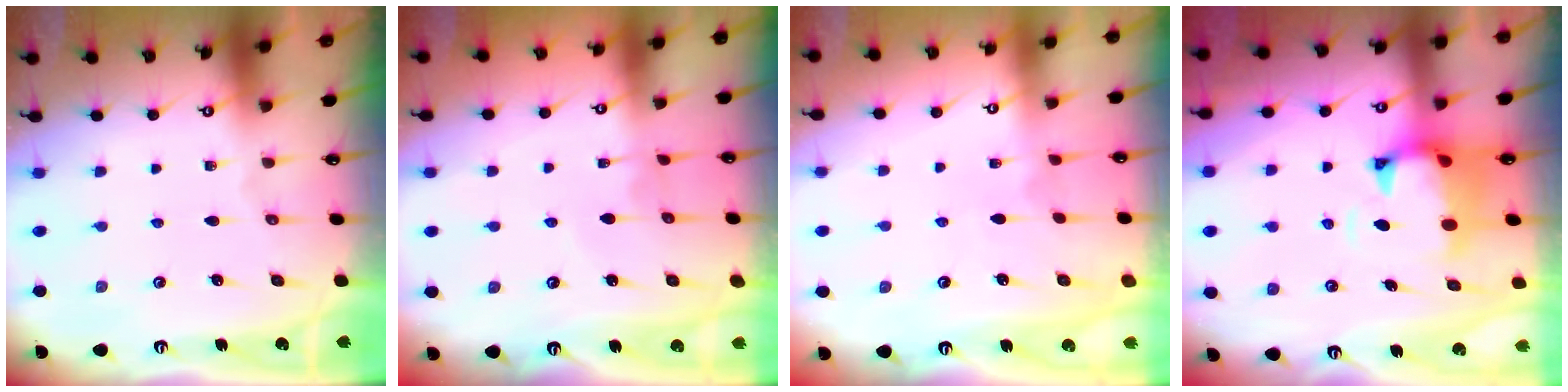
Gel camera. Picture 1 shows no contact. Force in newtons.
{"total": 2.7, "press": 2.7, "slide": 0.1}
{"total": 4.8, "press": 4.8, "slide": 0.1}
{"total": 1.5, "press": 1.1, "slide": 1.1}